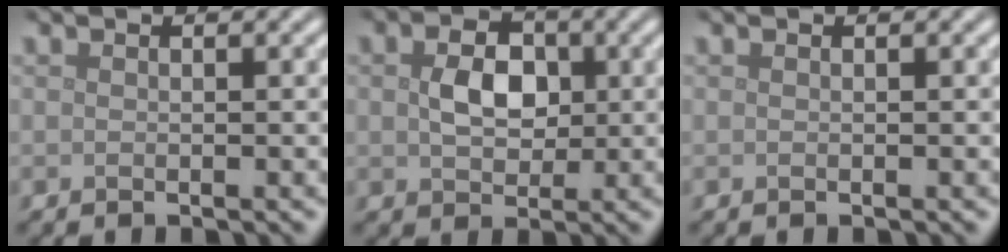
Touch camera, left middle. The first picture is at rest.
{"total": 3.8, "force": [0.4, 2.8, 2.5], "torque": [-0.054, 0.001, 0.004]}
{"total": 0.0}